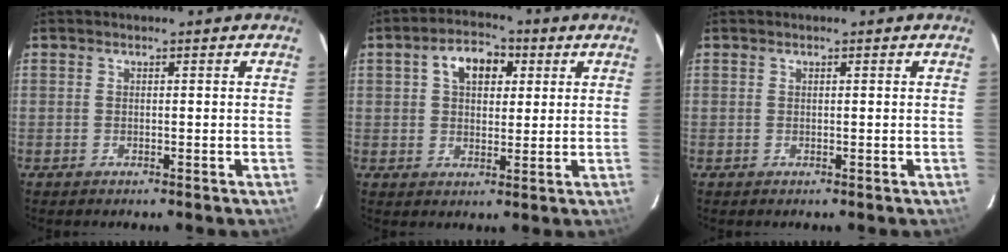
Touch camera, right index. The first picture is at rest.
{"total": 7.8, "force": [2.7, 5.0, 5.4], "torque": [-0.089, 0.030, 0.046]}
{"total": 0.0}